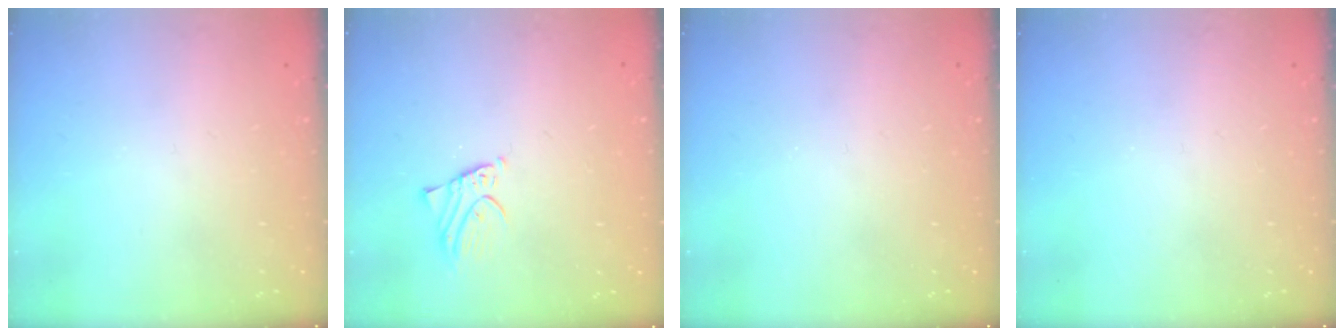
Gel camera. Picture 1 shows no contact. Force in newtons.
{"total": 2.5, "press": 2.5, "slide": 0.1}
{"total": 0.0}
{"total": 0.0}